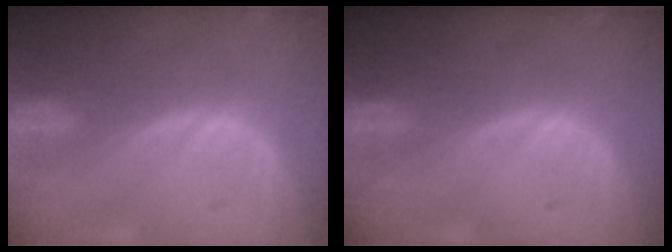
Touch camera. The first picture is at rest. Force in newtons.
{"total": 0.0}